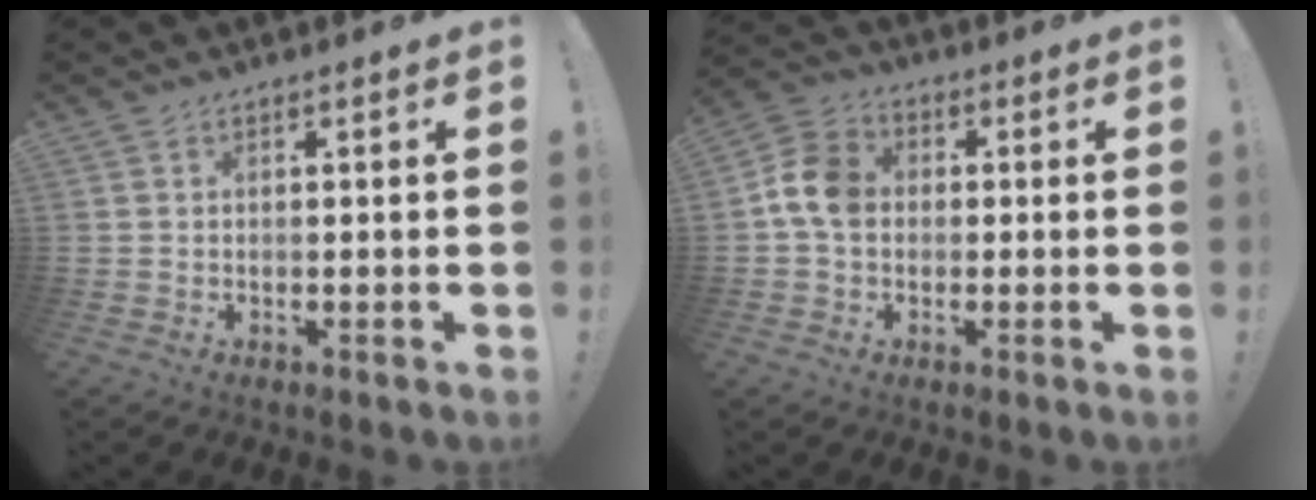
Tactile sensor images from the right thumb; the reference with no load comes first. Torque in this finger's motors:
{"motor_torque": [0.52, 0.47, 0.23, -0.17, 0.07]}